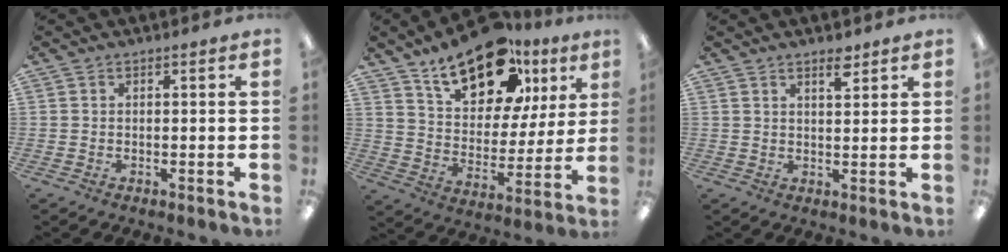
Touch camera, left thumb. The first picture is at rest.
{"total": 19.1, "force": [12.9, 9.4, 10.5], "torque": [-0.162, -0.067, 0.224]}
{"total": 3.6, "force": [2.8, 1.1, 2.0], "torque": [-0.021, -0.014, 0.045]}